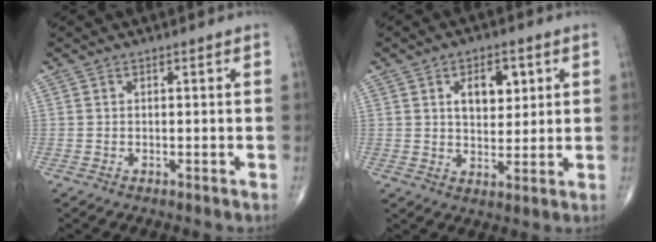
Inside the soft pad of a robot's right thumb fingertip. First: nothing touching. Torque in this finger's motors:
{"motor_torque": [0.65, 1.26, 0.54, 0.11, 0.04]}